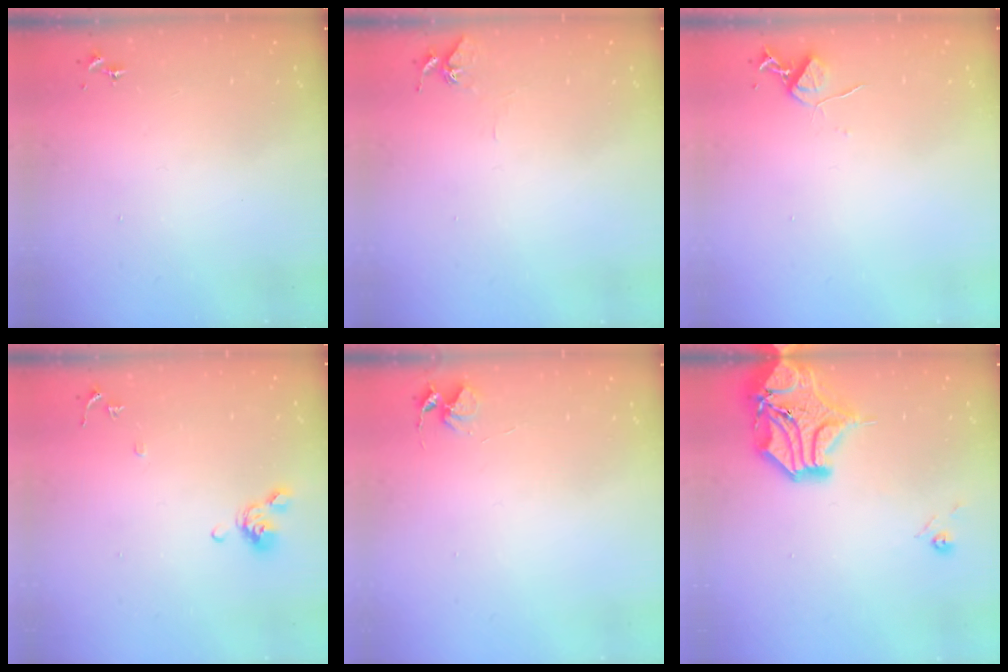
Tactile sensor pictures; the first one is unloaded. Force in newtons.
{"total": 3.4, "press": 3.4, "slide": 0.3}
{"total": 6.3, "press": 6.3, "slide": 0.9}
{"total": 8.5, "press": 8.4, "slide": 1.4}
{"total": 5.1, "press": 5.0, "slide": 0.4}
{"total": 16.2, "press": 16.0, "slide": 2.6}